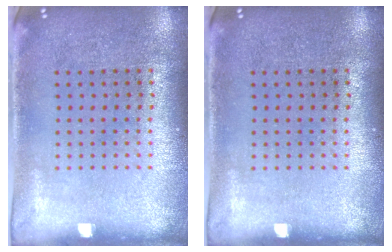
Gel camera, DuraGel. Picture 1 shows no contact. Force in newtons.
{"total": 0.0}